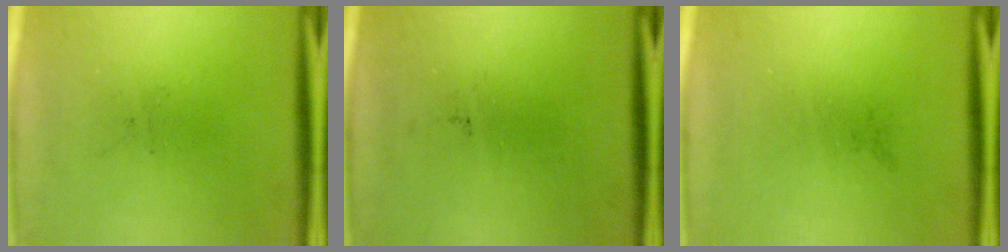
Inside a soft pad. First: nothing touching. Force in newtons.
{"total": 0.0}
{"total": 0.0}